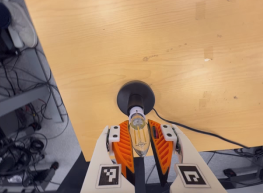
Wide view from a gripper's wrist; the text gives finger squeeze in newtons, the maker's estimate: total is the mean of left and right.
{"total": 14.4, "left": 15.0, "right": 13.8}